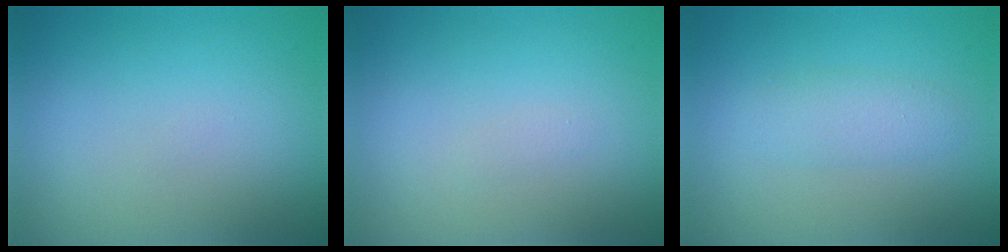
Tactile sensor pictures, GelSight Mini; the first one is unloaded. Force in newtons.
{"total": 0.5, "press": 0.5, "slide": 0.0}
{"total": 2.0, "press": 2.0, "slide": 0.0}